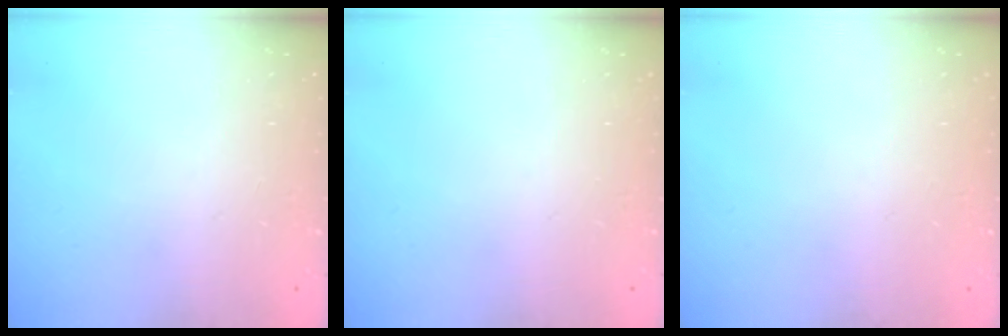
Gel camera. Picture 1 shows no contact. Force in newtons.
{"total": 0.0}
{"total": 1.7, "press": 1.7, "slide": 0.1}